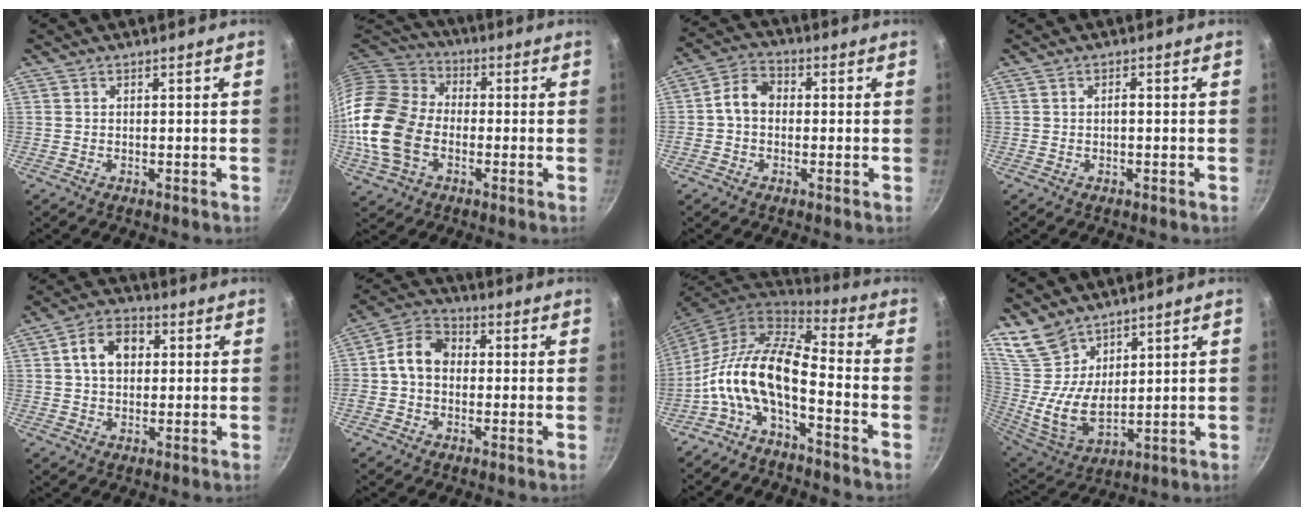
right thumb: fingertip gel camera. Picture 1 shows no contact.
{"total": 19.0, "force": [-3.3, 13.6, 12.8], "torque": [-0.246, 0.028, -0.074]}
{"total": 6.3, "force": [-0.2, 5.0, 3.8], "torque": [-0.047, 0.021, -0.019]}
{"total": 1.0, "force": [-0.2, 0.4, 0.9], "torque": [-0.020, 0.007, -0.004]}
{"total": 8.6, "force": [1.8, 6.3, 5.6], "torque": [-0.068, 0.014, 0.019]}
{"total": 8.4, "force": [0.0, 6.7, 5.1], "torque": [-0.065, 0.024, -0.022]}
{"total": 14.1, "force": [-4.5, 6.2, 11.8], "torque": [-0.234, 0.052, -0.102]}
{"total": 11.7, "force": [8.2, 6.1, 5.6], "torque": [-0.090, -0.053, 0.179]}